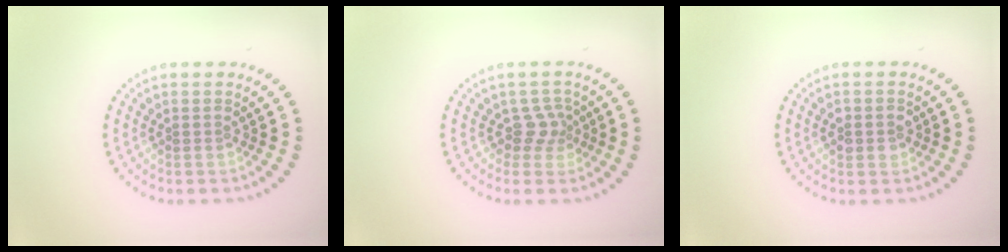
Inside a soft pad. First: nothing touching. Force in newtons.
{"total": 1.9, "press": 1.4, "slide": 1.4}
{"total": 1.6, "press": 1.6, "slide": 0.2}